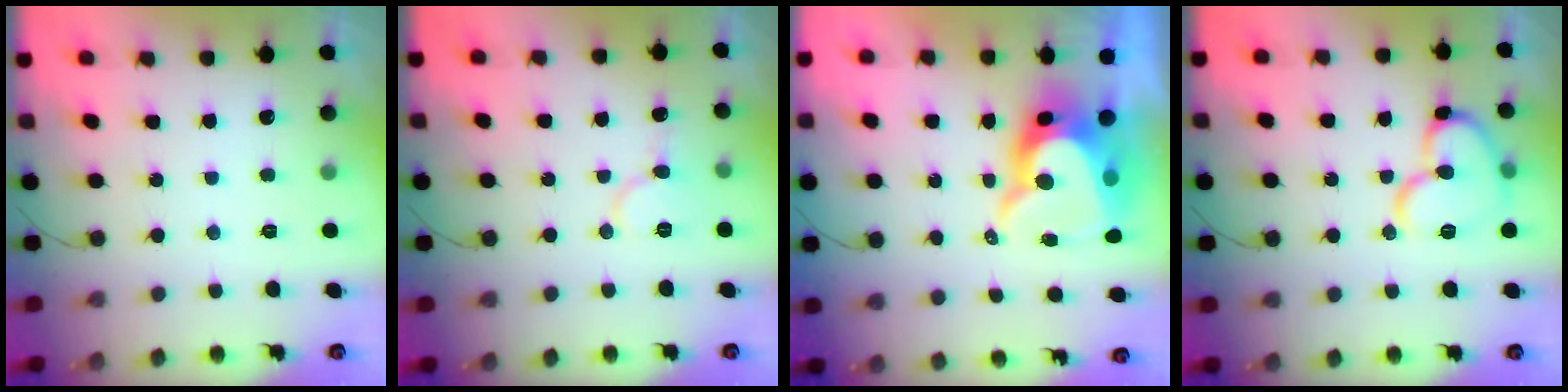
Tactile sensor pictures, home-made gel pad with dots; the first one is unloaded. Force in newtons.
{"total": 8.3, "press": 8.2, "slide": 0.7}
{"total": 14.7, "press": 14.7, "slide": 1.0}
{"total": 14.4, "press": 14.4, "slide": 1.1}